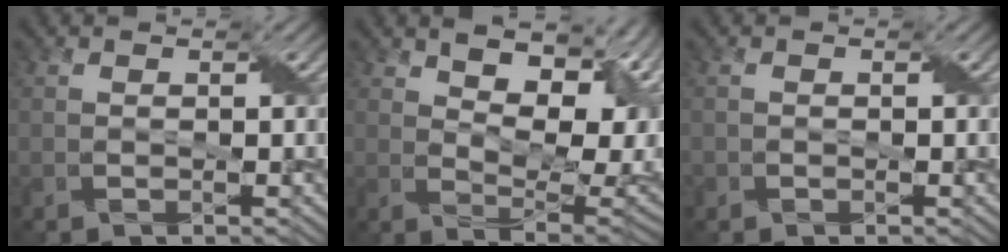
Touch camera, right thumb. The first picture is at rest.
{"total": 15.5, "force": [6.8, 7.0, 12.1], "torque": [-0.187, 0.011, 0.108]}
{"total": 0.6, "force": [-0.3, 0.5, 0.0], "torque": [0.001, -0.002, -0.006]}